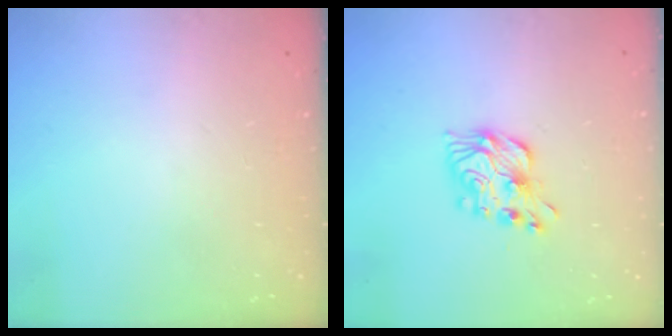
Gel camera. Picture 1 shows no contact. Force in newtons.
{"total": 9.8, "press": 9.8, "slide": 0.4}